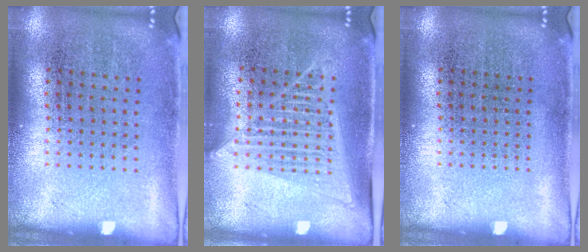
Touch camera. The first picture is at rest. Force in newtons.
{"total": 1.3, "press": 1.2, "slide": 0.5}
{"total": 0.0}